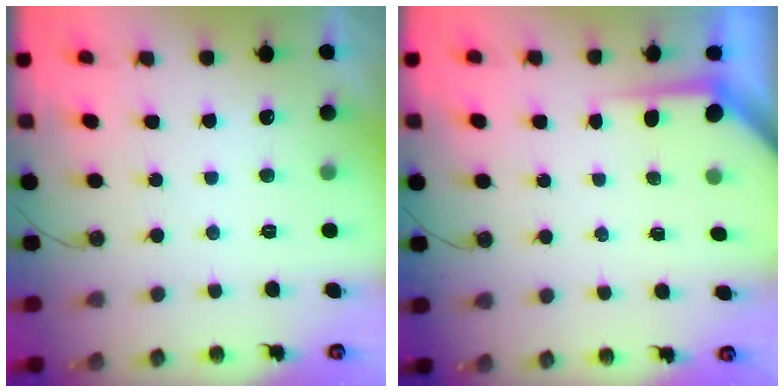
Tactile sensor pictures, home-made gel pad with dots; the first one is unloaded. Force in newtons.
{"total": 3.8, "press": 3.8, "slide": 0.4}